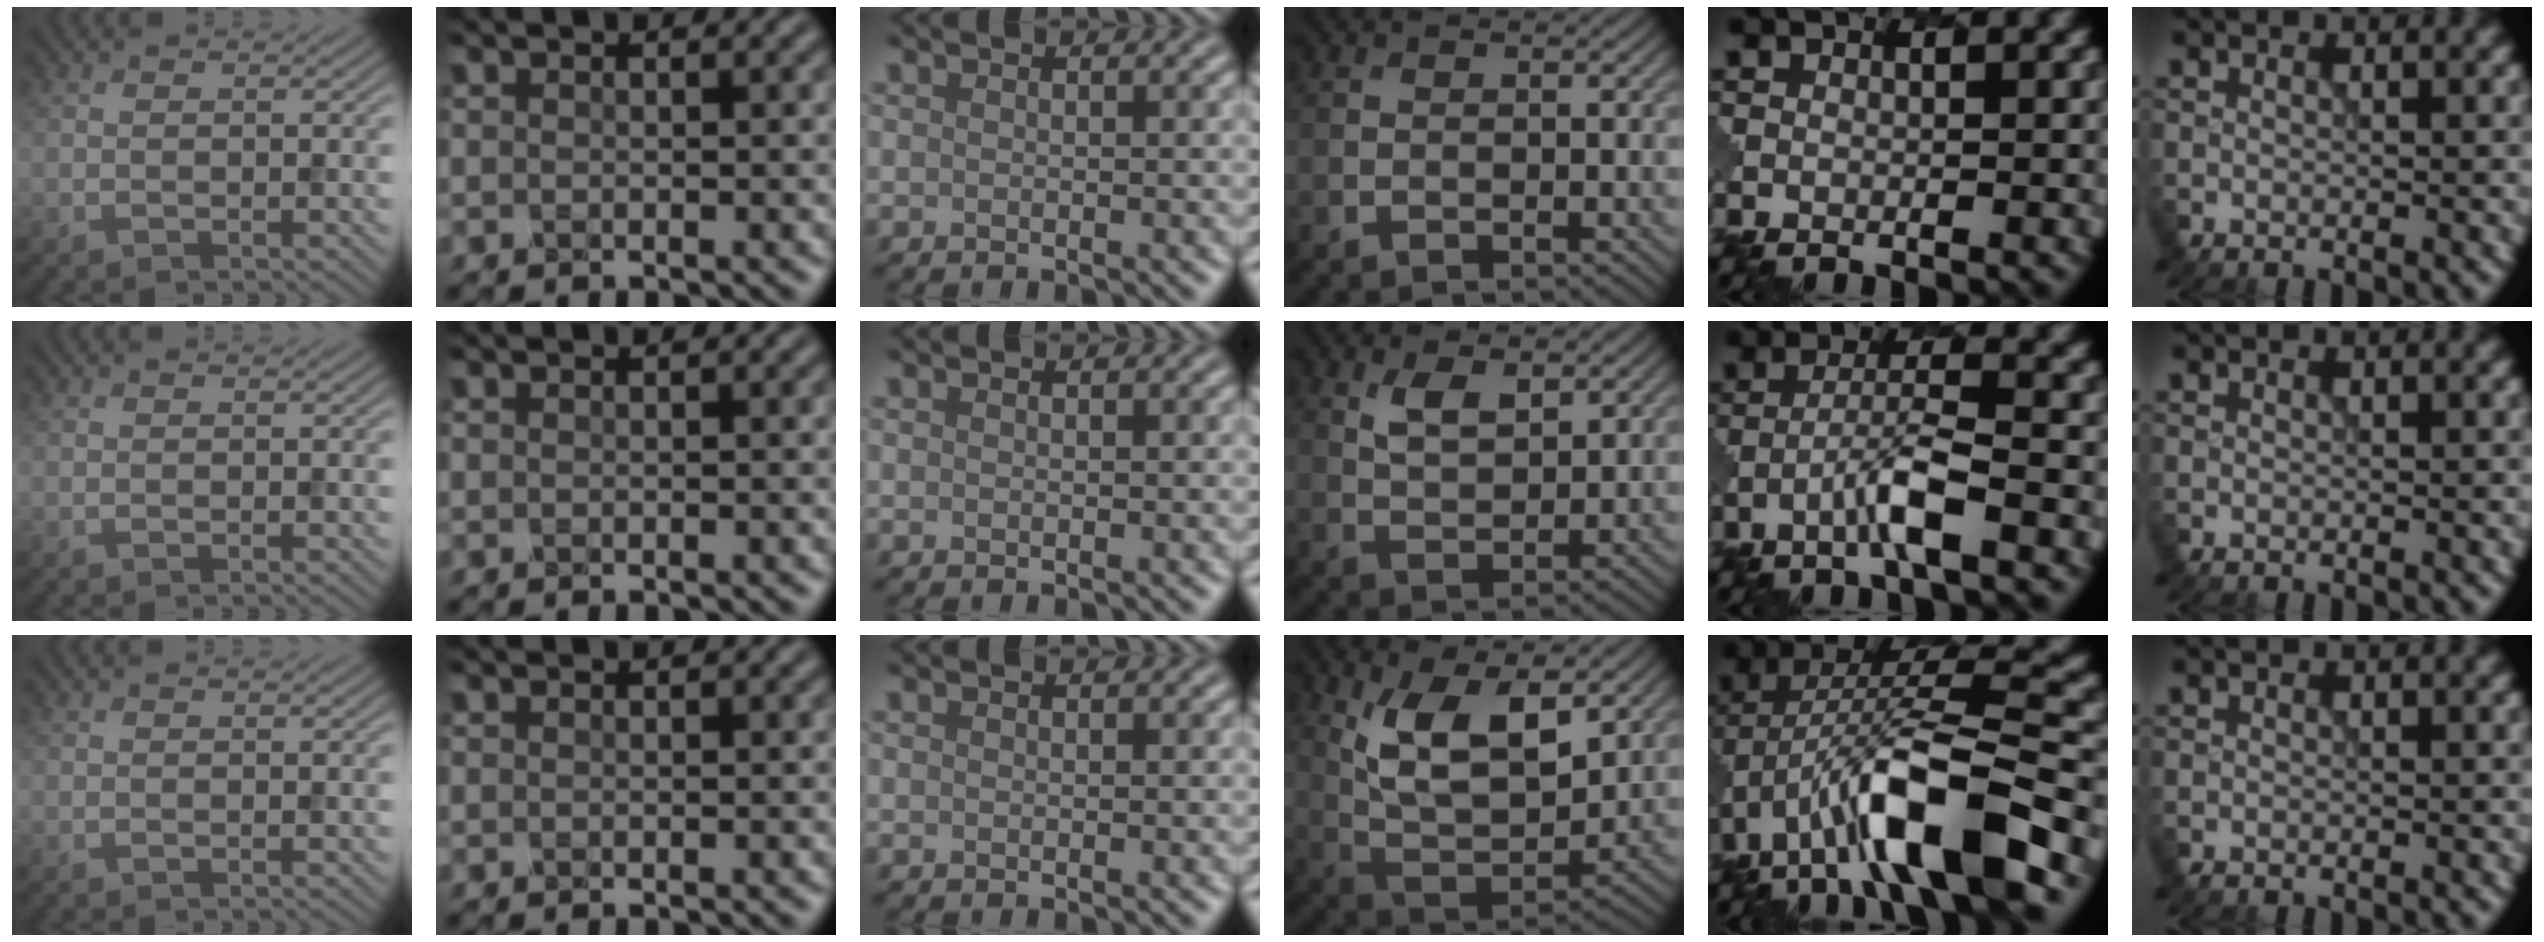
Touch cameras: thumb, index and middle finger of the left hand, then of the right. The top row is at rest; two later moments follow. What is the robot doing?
{"motion": "insert", "object": "pen bag"}